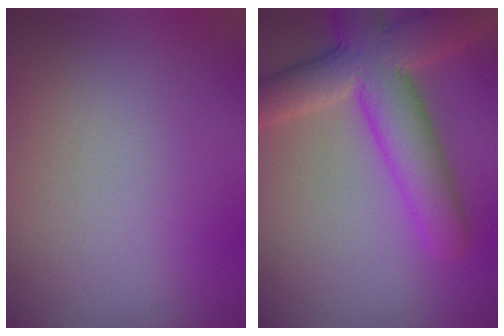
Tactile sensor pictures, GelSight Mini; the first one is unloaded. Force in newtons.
{"total": 8.9, "press": 8.9, "slide": 0.6}